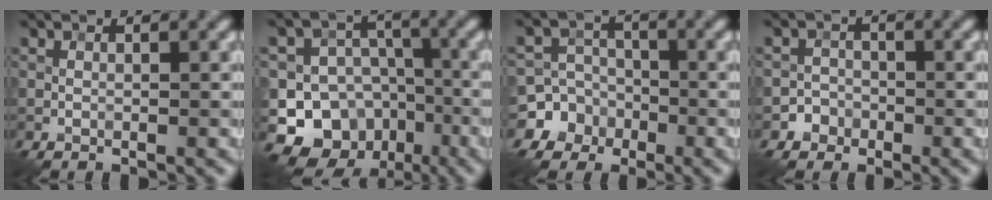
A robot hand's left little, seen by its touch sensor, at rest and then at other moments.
{"total": 12.9, "force": [-6.2, 10.7, 3.6], "torque": [-0.051, -0.021, -0.110]}
{"total": 7.5, "force": [-3.2, 6.8, 0.4], "torque": [-0.002, -0.004, -0.076]}
{"total": 1.9, "force": [-1.1, 1.5, -0.1], "torque": [0.024, 0.008, -0.023]}